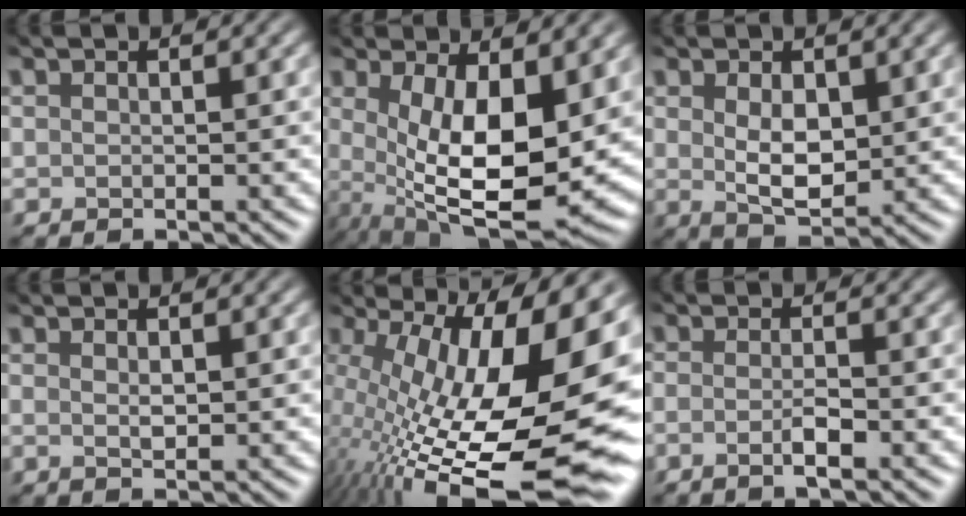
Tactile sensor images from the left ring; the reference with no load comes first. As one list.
[{"total": 11.4, "force": [-0.4, 4.6, 10.4], "torque": [-0.185, -0.039, 0.005]}, {"total": 3.7, "force": [0.4, 2.1, 3.0], "torque": [-0.068, -0.013, 0.013]}, {"total": 0.7, "force": [0.2, 0.2, 0.6], "torque": [-0.011, -0.004, 0.002]}, {"total": 19.8, "force": [-2.1, 7.7, 18.1], "torque": [-0.277, -0.035, -0.029]}, {"total": 2.0, "force": [-1.6, 0.1, 1.2], "torque": [-0.022, -0.007, -0.032]}]